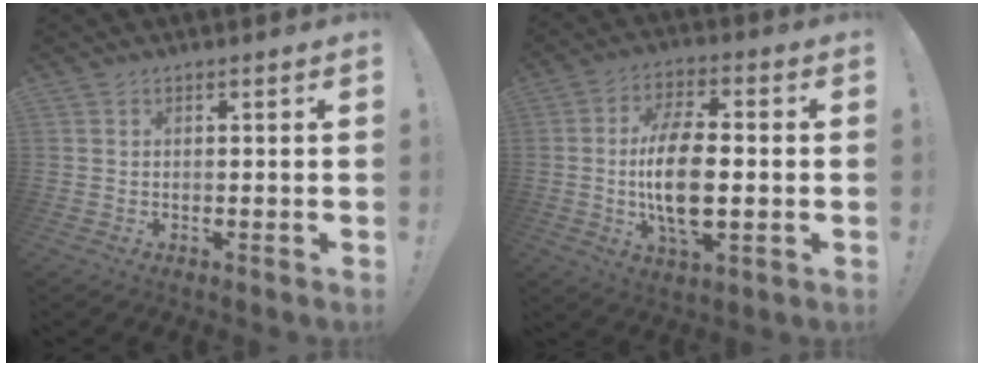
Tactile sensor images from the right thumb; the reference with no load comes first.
{"total": 15.2, "force": [-1.2, 7.1, 13.4], "torque": [-0.261, -0.004, -0.029]}